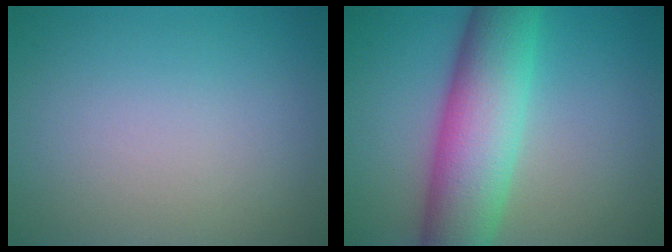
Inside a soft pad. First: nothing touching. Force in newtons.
{"total": 9.8, "press": 9.8, "slide": 0.2}